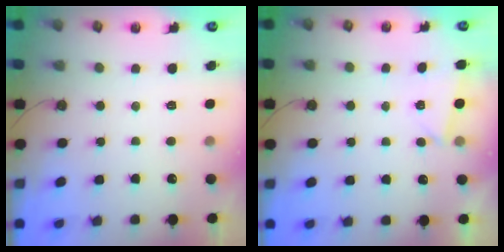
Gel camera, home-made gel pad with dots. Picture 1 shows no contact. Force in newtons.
{"total": 2.8, "press": 1.9, "slide": 2.0}